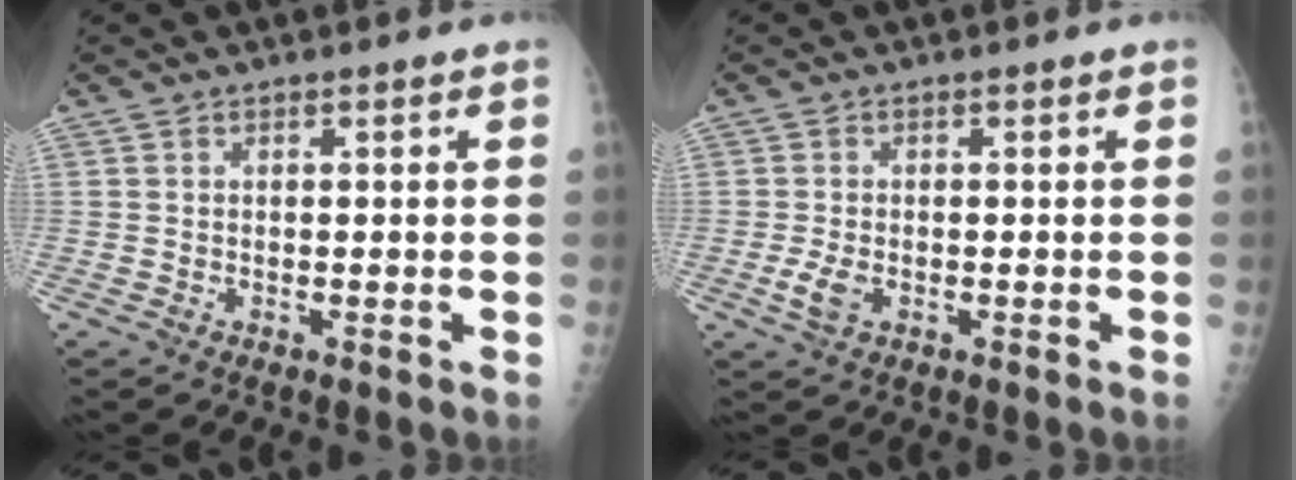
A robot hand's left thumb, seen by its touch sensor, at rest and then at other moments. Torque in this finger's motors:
{"motor_torque": [-0.25, 0.24, 0.27, -0.03, 0.00]}